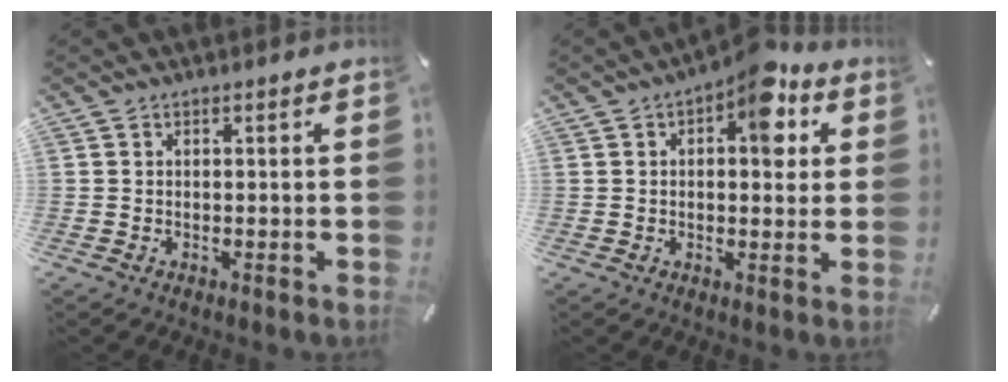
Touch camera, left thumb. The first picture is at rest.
{"total": 10.0, "force": [4.0, 5.2, 7.6], "torque": [-0.080, -0.024, 0.061]}